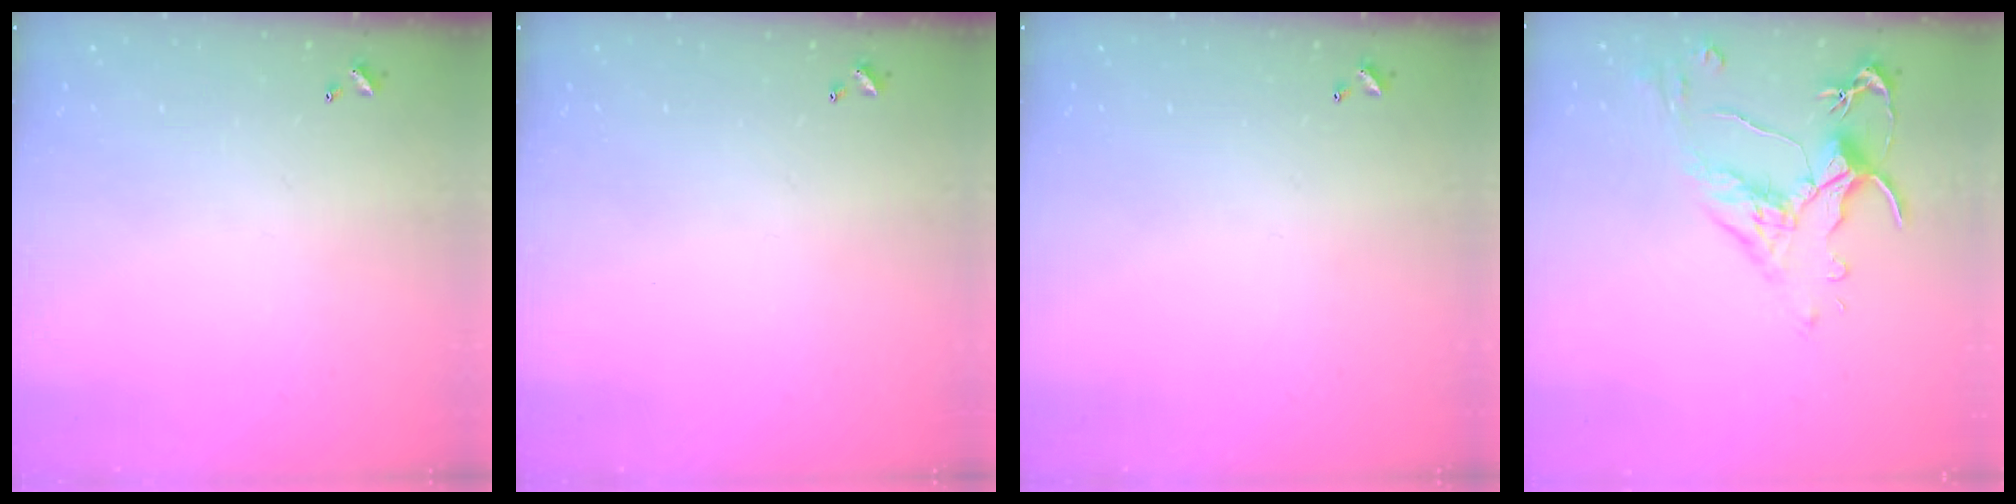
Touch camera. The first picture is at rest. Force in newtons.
{"total": 0.0}
{"total": 0.0}
{"total": 2.5, "press": 2.1, "slide": 1.4}